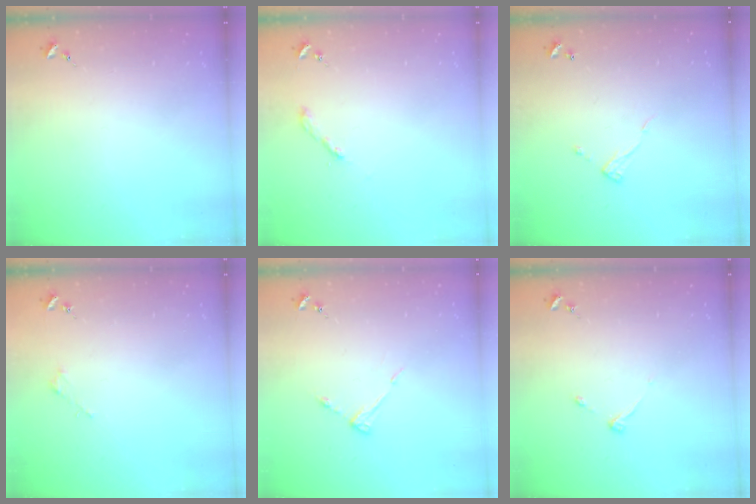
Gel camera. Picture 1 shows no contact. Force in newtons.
{"total": 2.0, "press": 2.0, "slide": 0.2}
{"total": 7.0, "press": 7.0, "slide": 0.4}
{"total": 1.8, "press": 1.8, "slide": 0.2}
{"total": 5.0, "press": 4.9, "slide": 0.4}
{"total": 3.7, "press": 3.6, "slide": 0.6}